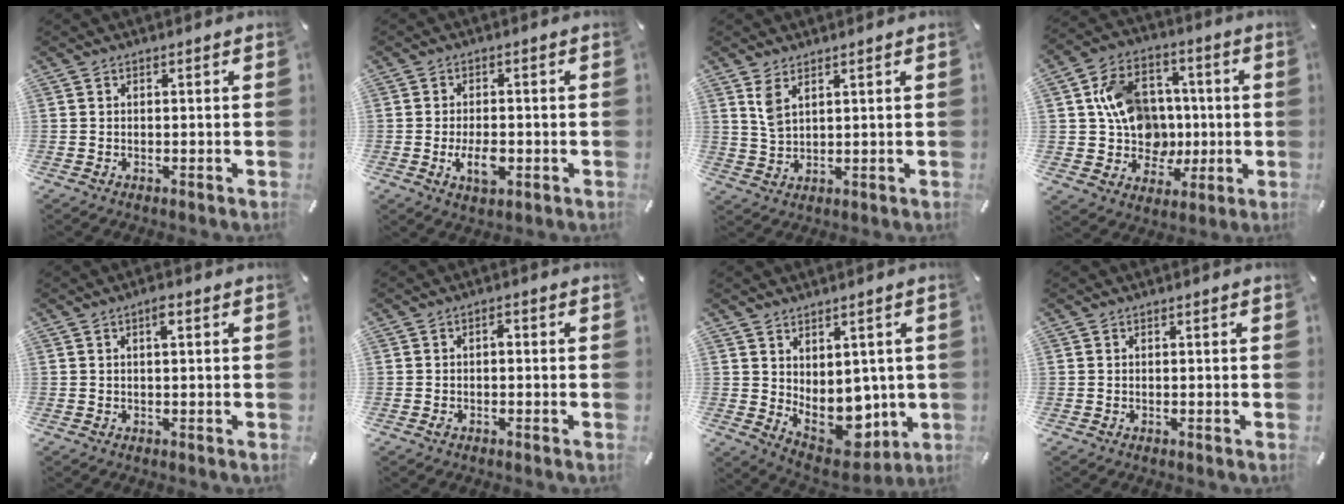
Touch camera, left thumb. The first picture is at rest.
{"total": 5.8, "force": [-1.6, 3.3, 4.5], "torque": [-0.093, -0.003, -0.032]}
{"total": 4.2, "force": [2.6, 1.9, 2.7], "torque": [-0.060, -0.001, 0.048]}
{"total": 15.1, "force": [1.0, 13.6, 6.5], "torque": [-0.104, 0.016, 0.040]}
{"total": 2.1, "force": [0.8, 0.6, 1.9], "torque": [-0.031, 0.002, 0.010]}
{"total": 1.5, "force": [-0.4, 0.8, 1.2], "torque": [-0.025, 0.006, -0.011]}
{"total": 9.0, "force": [0.1, 7.7, 4.8], "torque": [-0.047, -0.028, 0.018]}
{"total": 0.0}